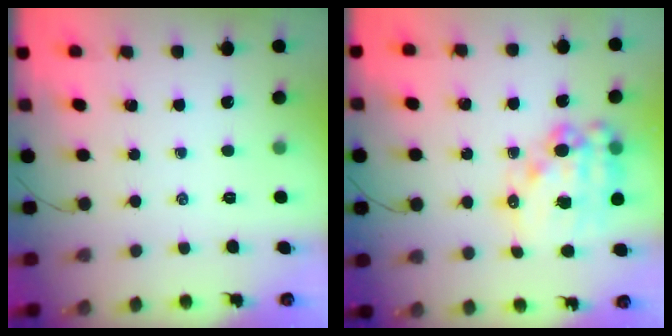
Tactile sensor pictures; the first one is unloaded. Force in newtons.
{"total": 18.0, "press": 17.5, "slide": 3.8}